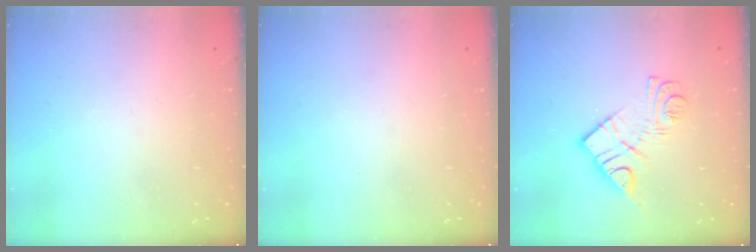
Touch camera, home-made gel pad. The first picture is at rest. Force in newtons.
{"total": 0.0}
{"total": 11.5, "press": 11.5, "slide": 0.6}